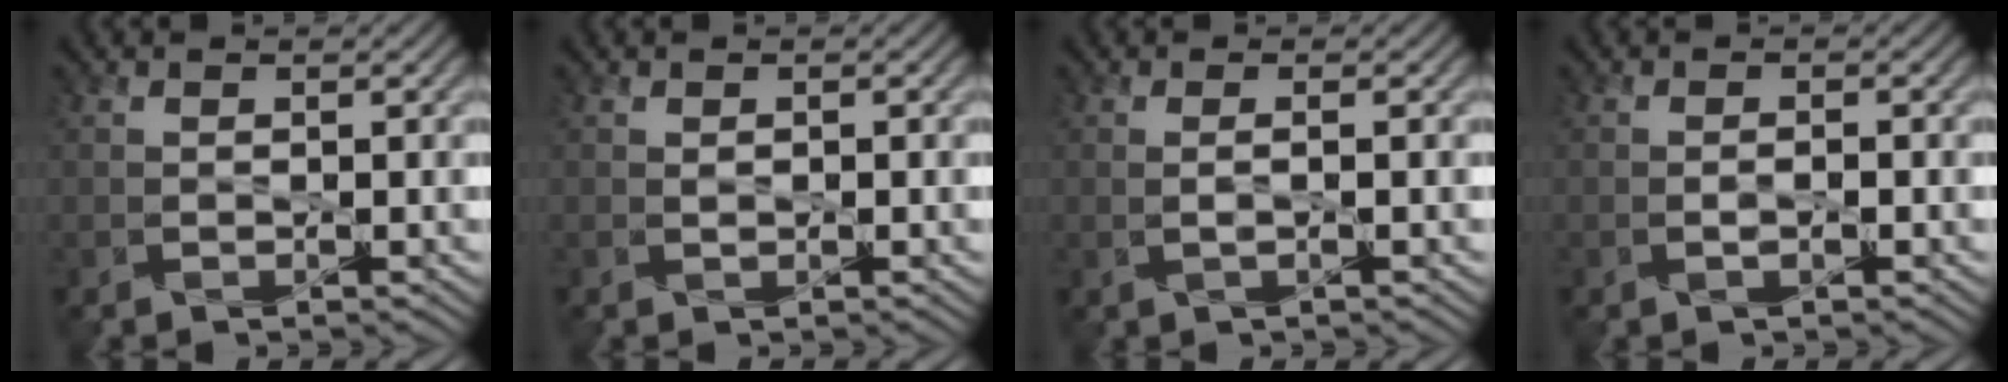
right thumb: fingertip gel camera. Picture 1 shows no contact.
{"total": 0.5, "force": [0.1, 0.3, 0.4], "torque": [-0.010, 0.001, 0.005]}
{"total": 1.2, "force": [-0.1, -0.2, 1.1], "torque": [-0.023, 0.001, 0.004]}
{"total": 1.2, "force": [-0.6, 0.1, 1.0], "torque": [-0.009, 0.002, -0.008]}